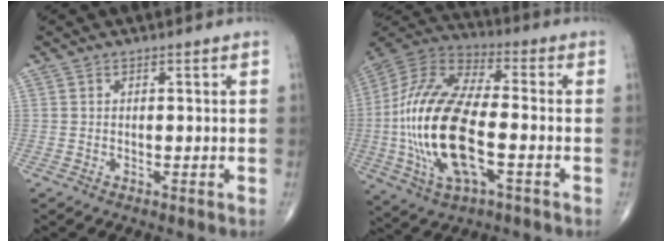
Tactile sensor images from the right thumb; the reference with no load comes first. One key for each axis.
{"total": 23.3, "fx": -3.9, "fy": 10.0, "fz": 20.7, "tx": -0.448, "ty": 0.016, "tz": -0.067}